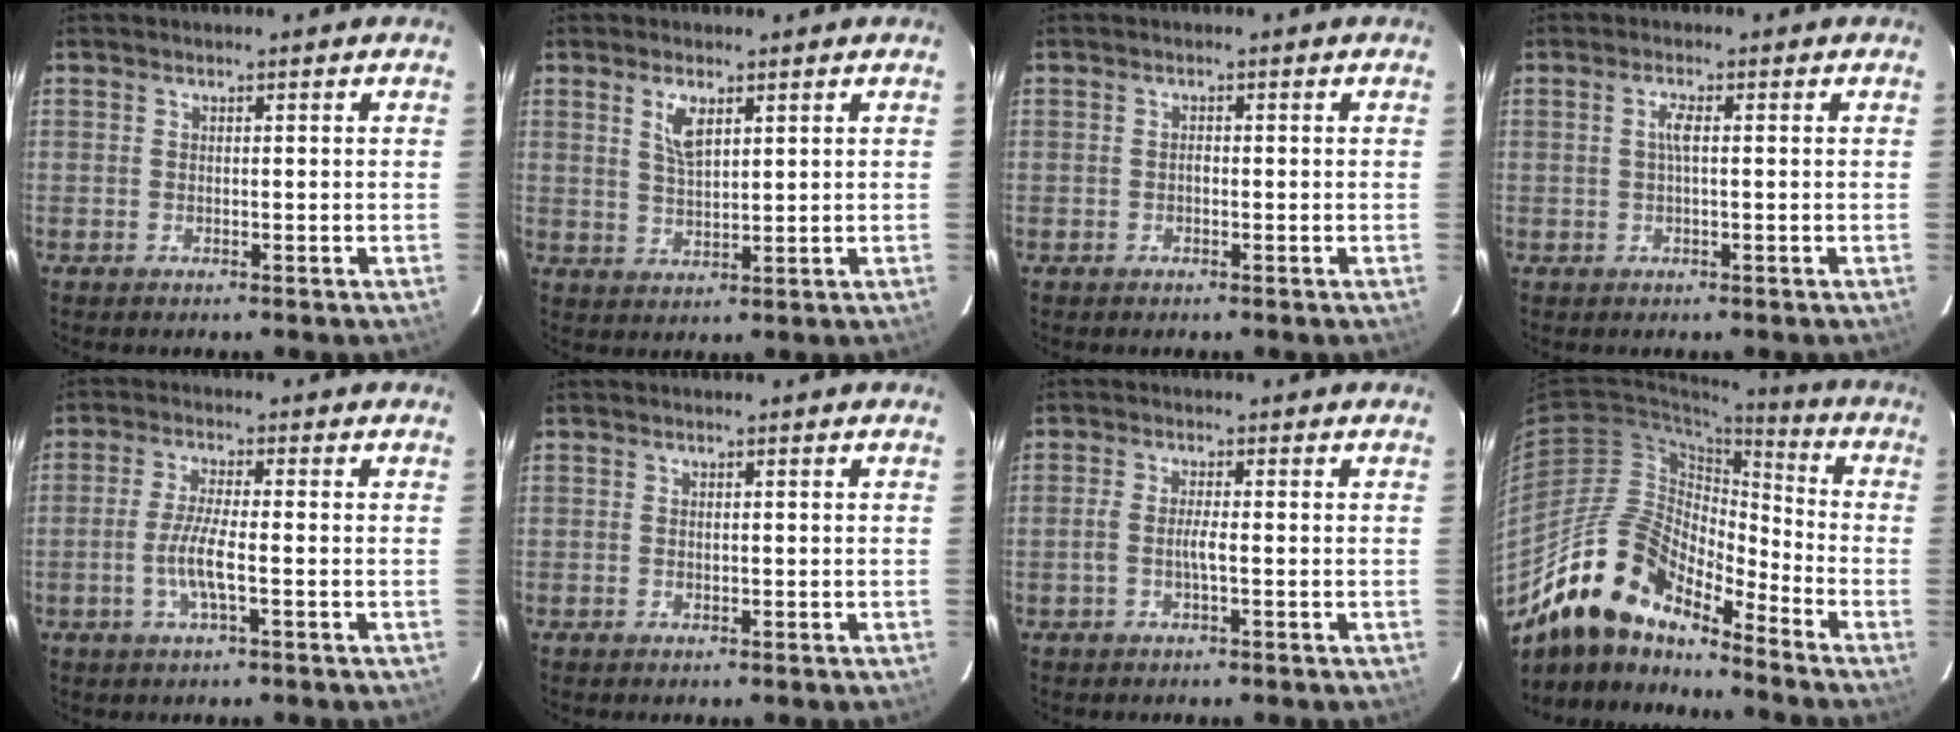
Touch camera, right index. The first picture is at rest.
{"total": 4.6, "force": [2.3, 1.8, 3.6], "torque": [-0.066, 0.001, 0.047]}
{"total": 0.5, "force": [-0.3, 0.3, 0.3], "torque": [-0.003, 0.003, -0.007]}
{"total": 1.9, "force": [0.1, 0.2, 1.9], "torque": [-0.038, 0.003, 0.000]}
{"total": 5.8, "force": [-1.7, 0.6, 5.5], "torque": [-0.111, -0.005, -0.034]}
{"total": 0.7, "force": [-0.1, 0.4, 0.5], "torque": [-0.009, 0.001, 0.000]}
{"total": 2.7, "force": [-0.8, 0.2, 2.6], "torque": [-0.053, 0.001, -0.016]}
{"total": 16.7, "force": [-13.6, 5.2, 8.1], "torque": [-0.146, 0.002, -0.264]}